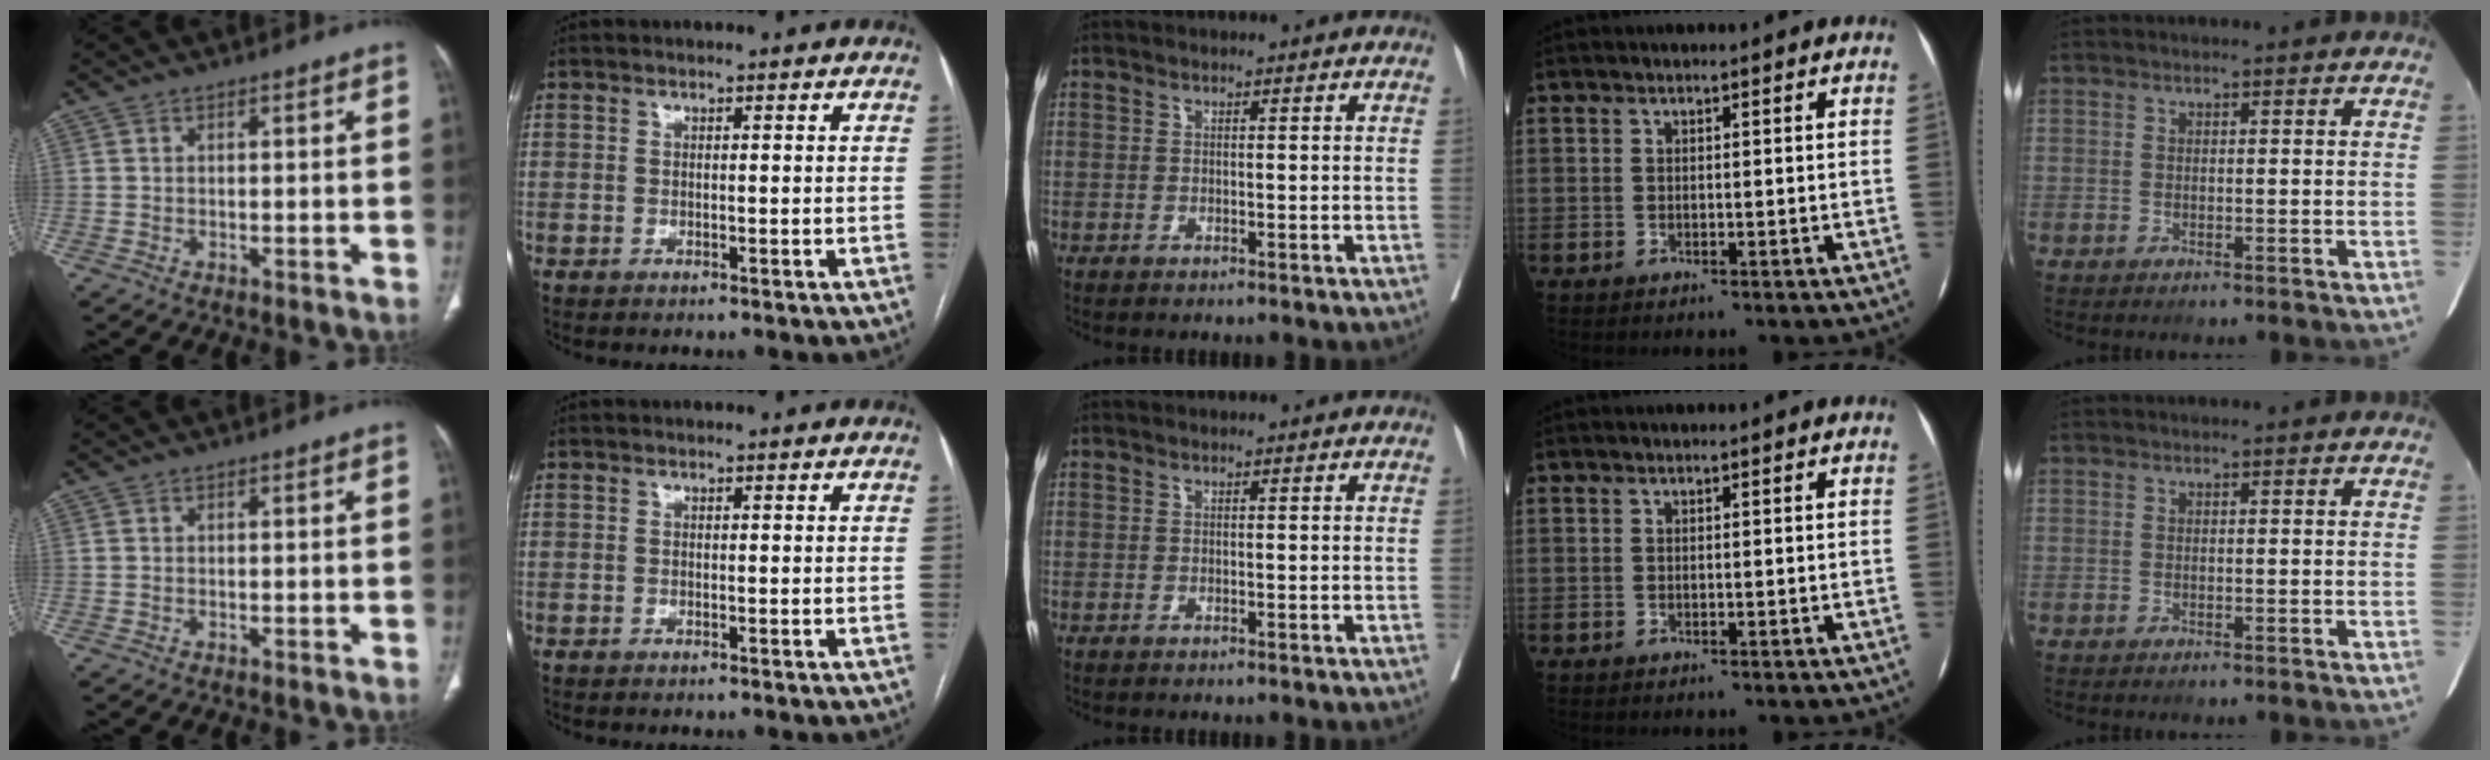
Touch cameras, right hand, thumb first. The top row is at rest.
{}